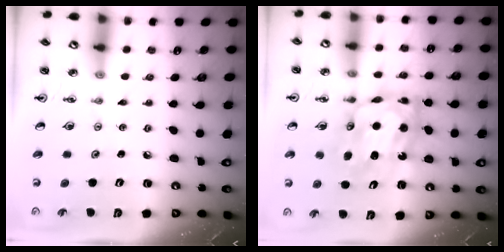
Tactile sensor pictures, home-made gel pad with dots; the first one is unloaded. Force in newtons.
{"total": 11.0, "press": 11.0, "slide": 1.1}